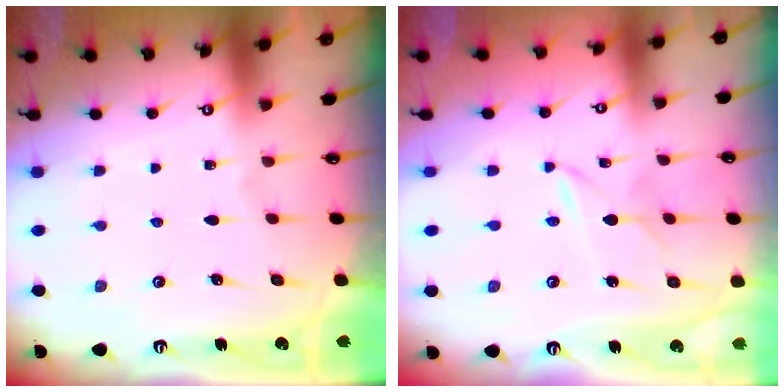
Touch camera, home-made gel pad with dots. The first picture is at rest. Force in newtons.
{"total": 2.8, "press": 2.8, "slide": 0.4}